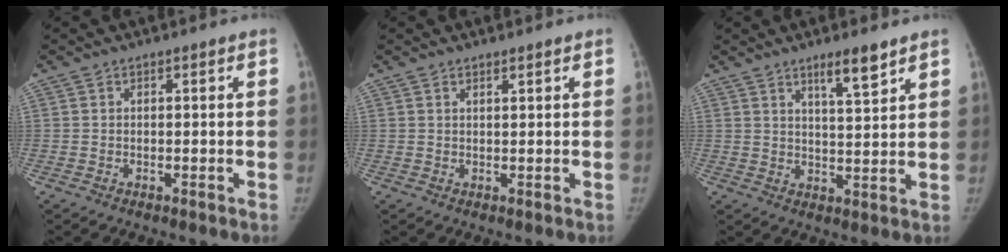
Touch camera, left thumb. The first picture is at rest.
{"total": 0.9, "force": [0.7, 0.1, 0.4], "torque": [-0.006, -0.005, 0.014]}
{"total": 6.1, "force": [4.3, 0.9, 4.3], "torque": [-0.063, -0.034, 0.071]}